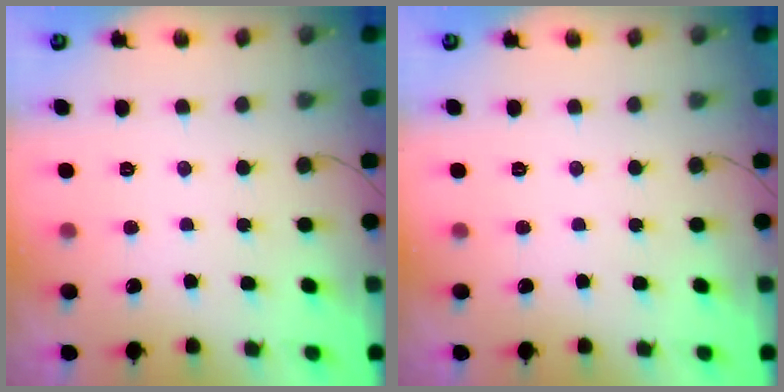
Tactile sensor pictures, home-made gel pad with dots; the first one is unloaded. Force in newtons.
{"total": 0.0}